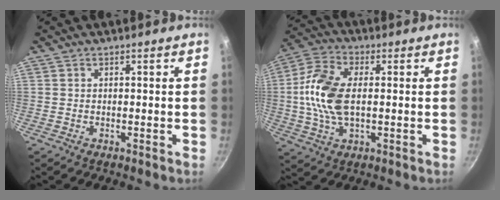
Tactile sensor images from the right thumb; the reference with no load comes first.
{"total": 13.0, "force": [0.3, 7.1, 10.8], "torque": [-0.217, 0.020, -0.005]}